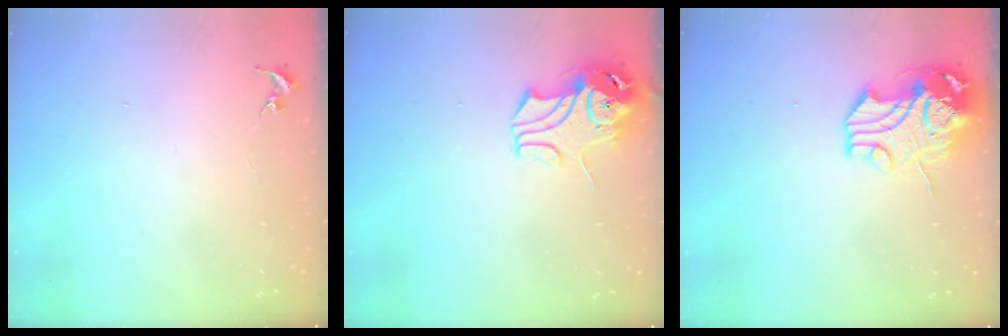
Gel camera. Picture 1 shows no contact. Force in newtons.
{"total": 9.1, "press": 9.0, "slide": 1.4}
{"total": 12.6, "press": 12.5, "slide": 2.1}